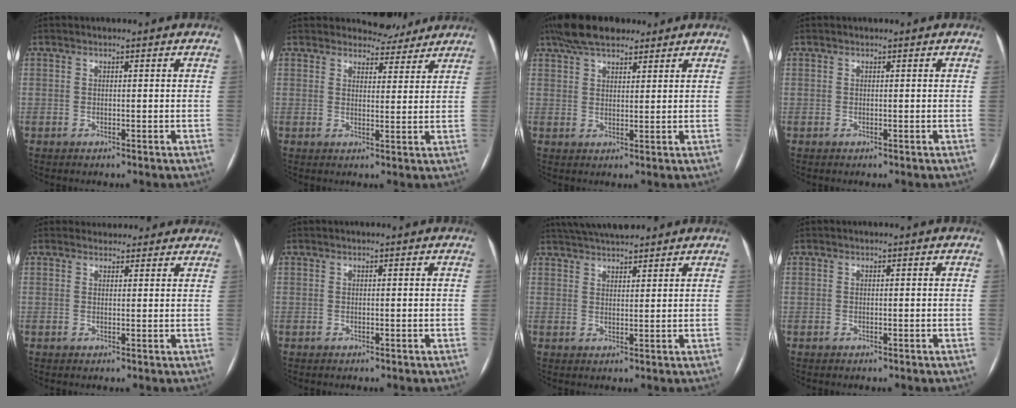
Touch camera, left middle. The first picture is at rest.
{"total": 5.4, "force": [5.0, 2.0, 0.0], "torque": [0.008, -0.002, 0.057]}
{"total": 9.5, "force": [7.4, 3.5, 4.9], "torque": [-0.087, 0.035, 0.128]}
{"total": 0.8, "force": [0.8, 0.2, 0.3], "torque": [-0.007, 0.015, 0.009]}
{"total": 8.0, "force": [7.3, 3.3, 0.9], "torque": [0.015, 0.022, 0.069]}
{"total": 0.0}
{"total": 9.4, "force": [8.3, 1.8, 4.0], "torque": [-0.066, 0.030, 0.131]}
{"total": 0.0}